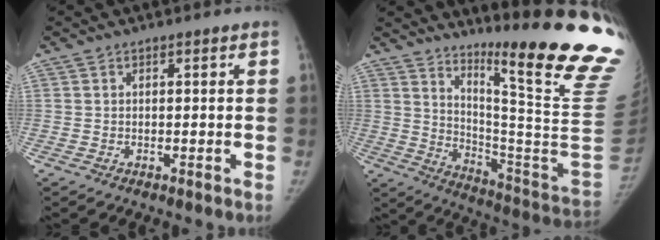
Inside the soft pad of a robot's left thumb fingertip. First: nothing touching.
{"total": 27.9, "force": [18.6, 1.2, 20.8], "torque": [-0.261, -0.165, 0.268]}